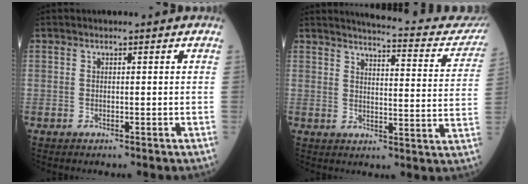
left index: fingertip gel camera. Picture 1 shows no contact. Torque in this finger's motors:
{"motor_torque": [0.66, -1.28, -0.22, 0.01]}